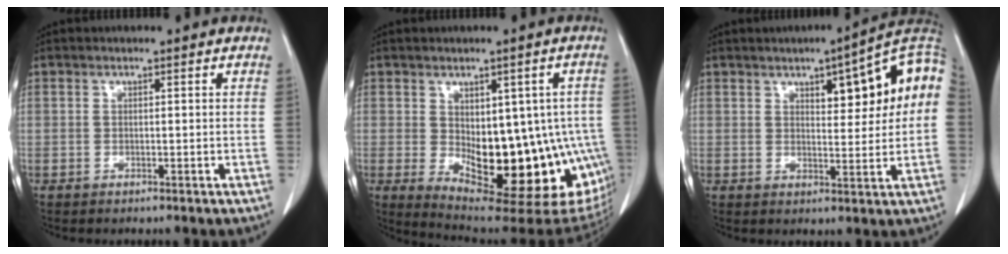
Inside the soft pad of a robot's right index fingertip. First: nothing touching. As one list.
[{"total": 20.4, "force": [-5.1, 9.3, 17.5], "torque": [-0.163, 0.000, -0.044]}, {"total": 13.2, "force": [3.3, 3.1, 12.4], "torque": [-0.165, 0.033, 0.041]}]